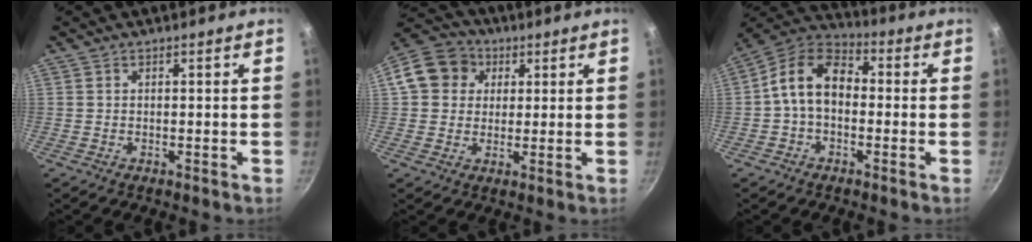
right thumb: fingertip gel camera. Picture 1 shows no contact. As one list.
[{"total": 11.3, "force": [2.9, 9.8, 4.9], "torque": [-0.075, 0.022, 0.035]}, {"total": 11.1, "force": [-0.4, 7.7, 7.9], "torque": [-0.114, 0.040, -0.028]}]